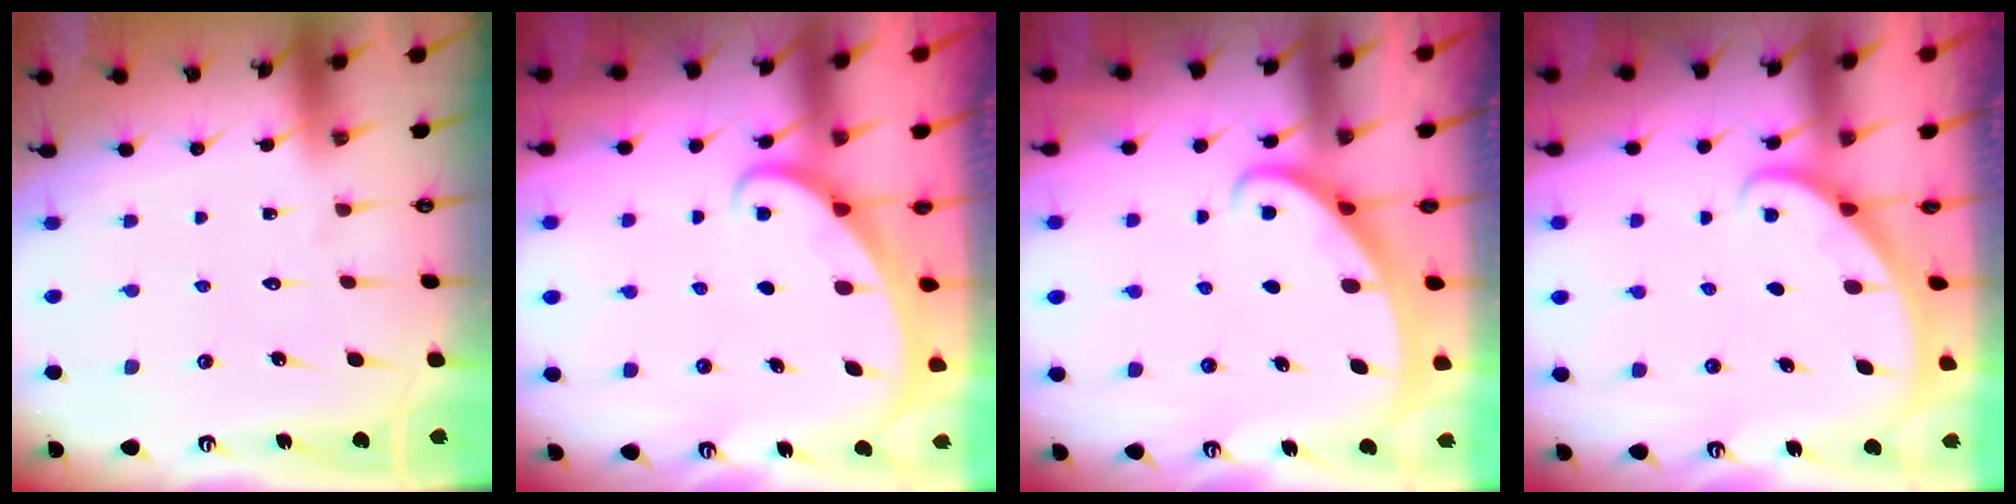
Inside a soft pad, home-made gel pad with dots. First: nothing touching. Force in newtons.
{"total": 1.5, "press": 1.5, "slide": 0.2}
{"total": 2.2, "press": 2.2, "slide": 0.2}
{"total": 1.8, "press": 1.8, "slide": 0.1}